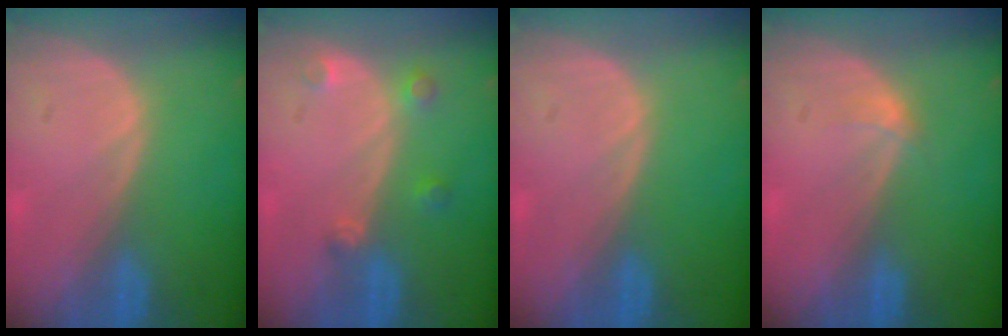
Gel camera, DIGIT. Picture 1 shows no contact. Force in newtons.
{"total": 2.6, "press": 2.6, "slide": 0.4}
{"total": 0.0}
{"total": 1.0, "press": 1.0, "slide": 0.1}